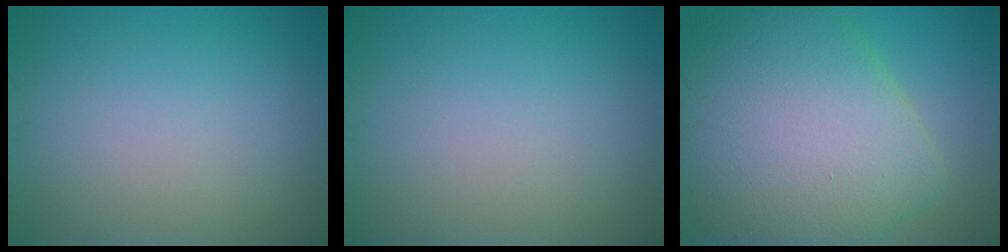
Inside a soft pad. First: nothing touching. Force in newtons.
{"total": 0.0}
{"total": 12.2, "press": 12.2, "slide": 0.7}